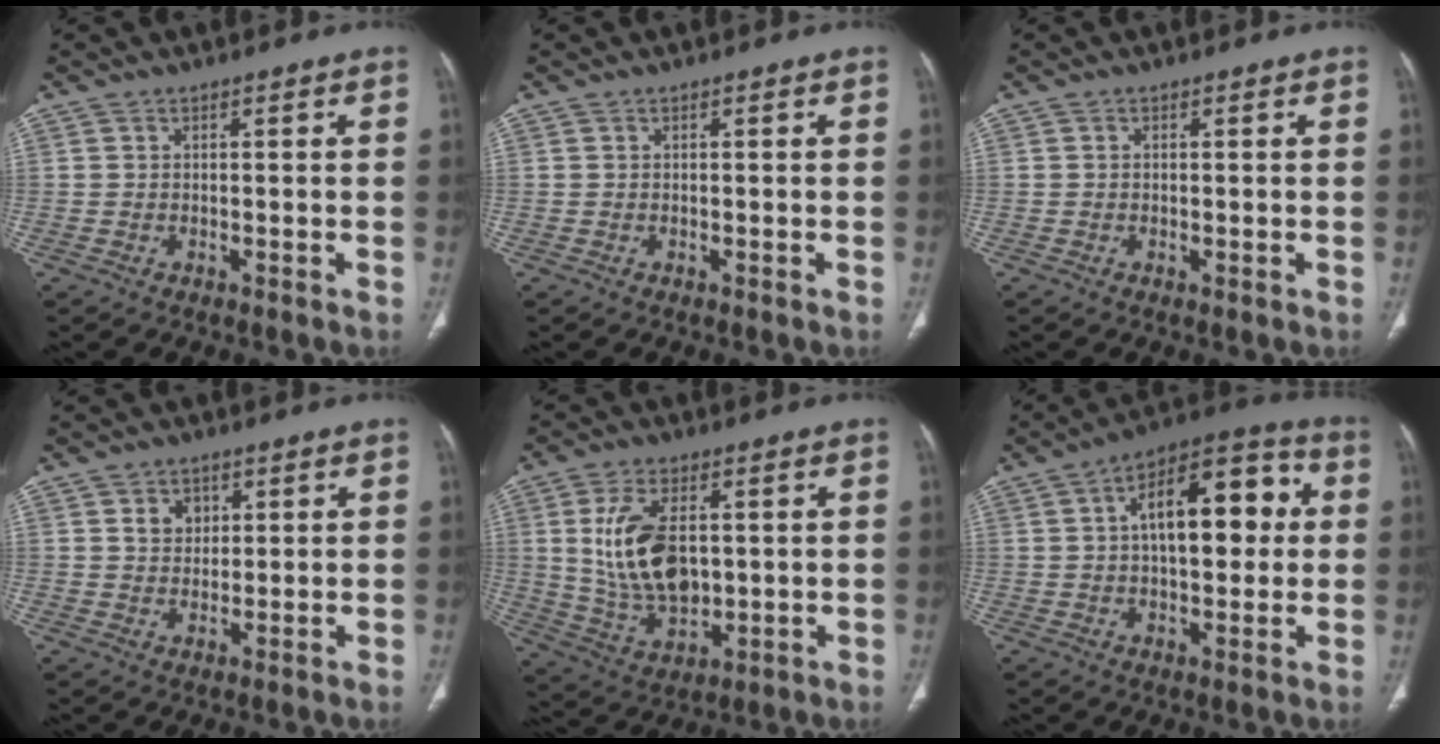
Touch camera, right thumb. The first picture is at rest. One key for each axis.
{"total": 0.0}
{"total": 0.6, "fx": 0.0, "fy": 0.2, "fz": 0.5, "tx": -0.013, "ty": -0.003, "tz": 0.000}
{"total": 4.0, "fx": 1.4, "fy": 3.3, "fz": 1.8, "tx": -0.007, "ty": -0.006, "tz": 0.024}
{"total": 14.5, "fx": 1.8, "fy": 8.5, "fz": 11.6, "tx": -0.207, "ty": -0.011, "tz": 0.047}
{"total": 17.7, "fx": 2.9, "fy": 8.8, "fz": 15.1, "tx": -0.198, "ty": 0.033, "tz": 0.038}